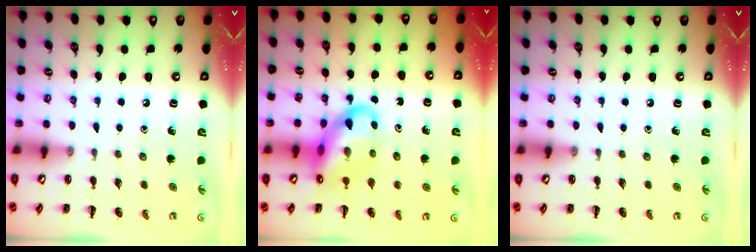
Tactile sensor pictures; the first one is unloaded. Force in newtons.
{"total": 13.4, "press": 12.9, "slide": 3.6}
{"total": 0.0}